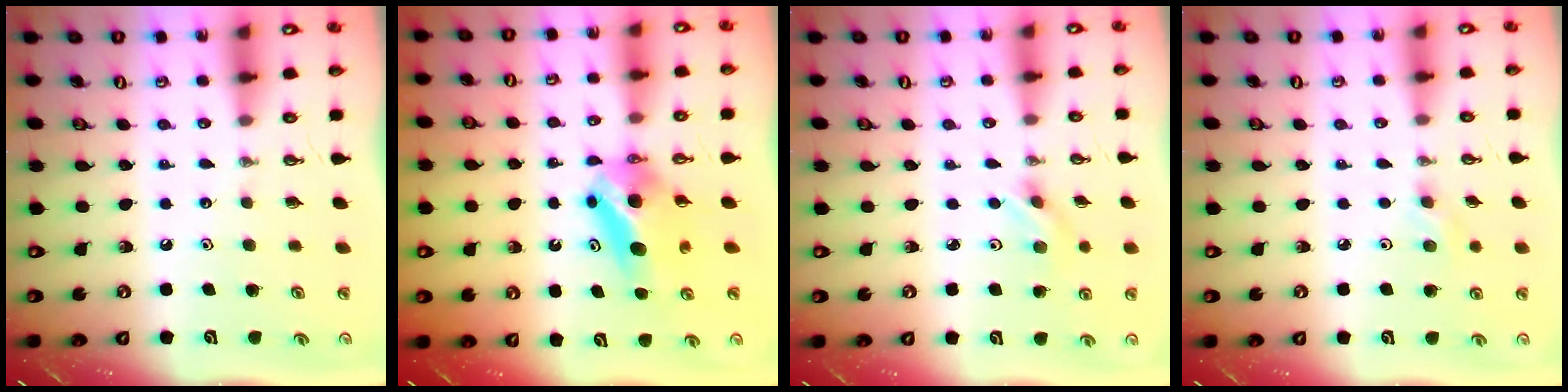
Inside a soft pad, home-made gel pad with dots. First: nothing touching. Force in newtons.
{"total": 8.4, "press": 5.9, "slide": 5.9}
{"total": 2.3, "press": 2.1, "slide": 0.8}
{"total": 2.1, "press": 2.0, "slide": 0.5}